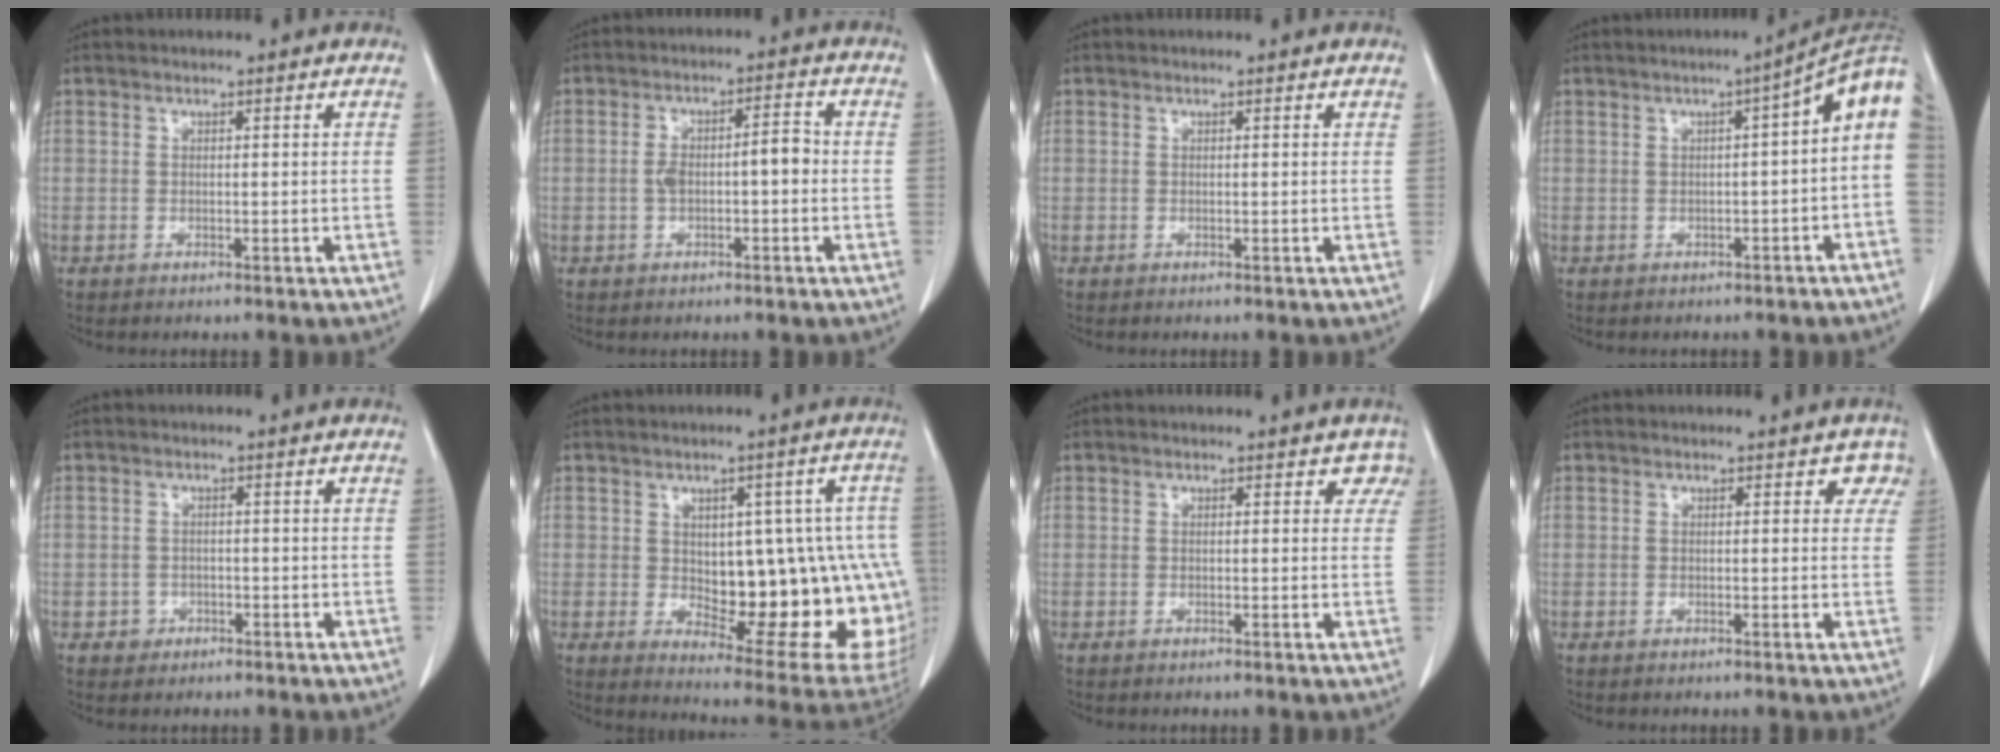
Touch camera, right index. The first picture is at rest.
{"total": 5.3, "force": [-0.7, 1.9, 4.9], "torque": [-0.093, 0.028, -0.007]}
{"total": 0.0}
{"total": 7.6, "force": [0.5, 1.5, 7.5], "torque": [-0.095, 0.031, -0.002]}
{"total": 1.9, "force": [-0.8, 1.7, 0.1], "torque": [0.005, 0.010, -0.013]}
{"total": 19.7, "force": [-1.4, 8.4, 17.7], "torque": [-0.153, 0.025, 0.015]}
{"total": 2.2, "force": [1.6, 1.4, 0.5], "torque": [0.020, -0.003, -0.003]}
{"total": 2.2, "force": [1.2, 1.5, 1.1], "torque": [0.011, 0.001, -0.001]}